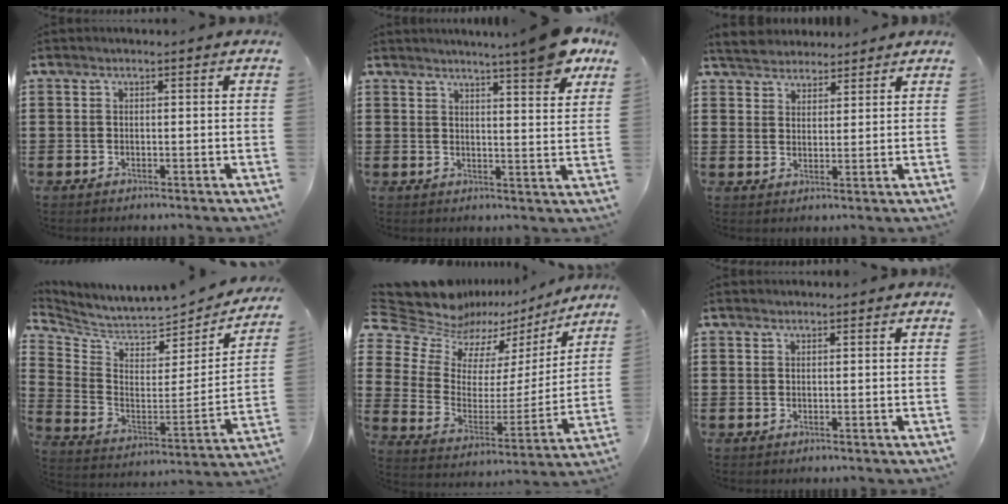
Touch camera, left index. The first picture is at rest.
{"total": 7.4, "force": [6.2, 0.1, 4.0], "torque": [-0.064, -0.030, 0.105]}
{"total": 3.9, "force": [3.7, 1.2, 0.1], "torque": [-0.018, -0.007, 0.068]}
{"total": 4.2, "force": [4.0, 1.0, 0.8], "torque": [-0.046, -0.051, 0.065]}
{"total": 8.4, "force": [7.2, 4.2, 0.6], "torque": [-0.059, -0.064, 0.128]}
{"total": 0.6, "force": [0.6, 0.2, 0.0], "torque": [-0.002, 0.001, 0.013]}